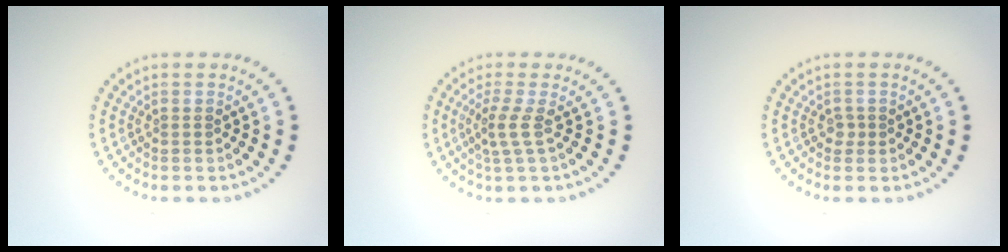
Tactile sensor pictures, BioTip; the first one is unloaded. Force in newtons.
{"total": 2.1, "press": 1.4, "slide": 1.5}
{"total": 0.8, "press": 0.6, "slide": 0.5}